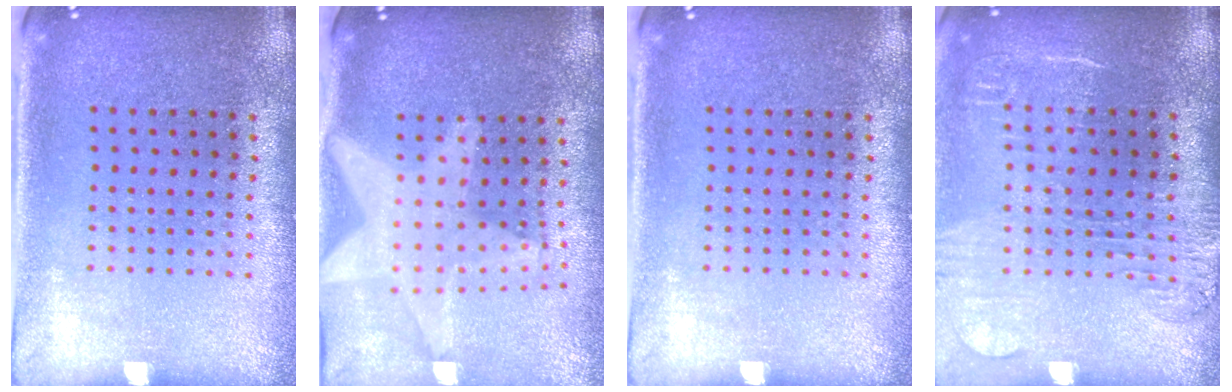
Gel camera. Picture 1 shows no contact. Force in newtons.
{"total": 2.2, "press": 1.8, "slide": 1.2}
{"total": 0.0}
{"total": 1.8, "press": 1.5, "slide": 1.0}